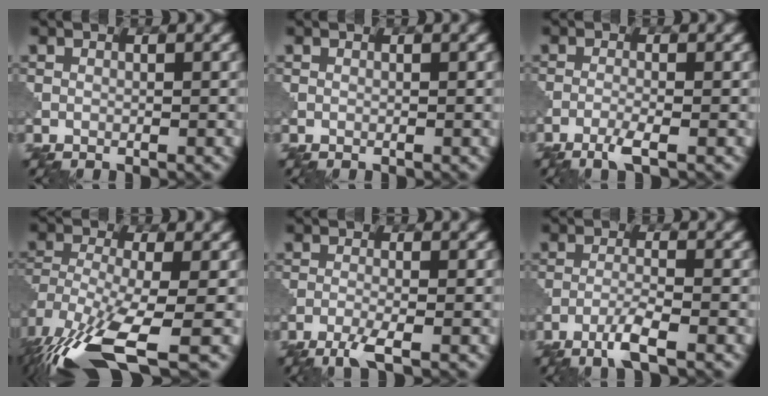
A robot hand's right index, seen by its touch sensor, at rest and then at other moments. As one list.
[{"total": 0.0}, {"total": 2.1, "force": [-1.3, 0.3, 1.6], "torque": [-0.031, 0.001, -0.035]}, {"total": 12.4, "force": [-7.0, 4.4, 9.3], "torque": [-0.214, -0.022, -0.118]}, {"total": 2.7, "force": [-1.7, 0.4, 2.0], "torque": [-0.041, -0.002, -0.043]}, {"total": 3.0, "force": [-1.9, 0.2, 2.3], "torque": [-0.045, 0.004, -0.046]}]